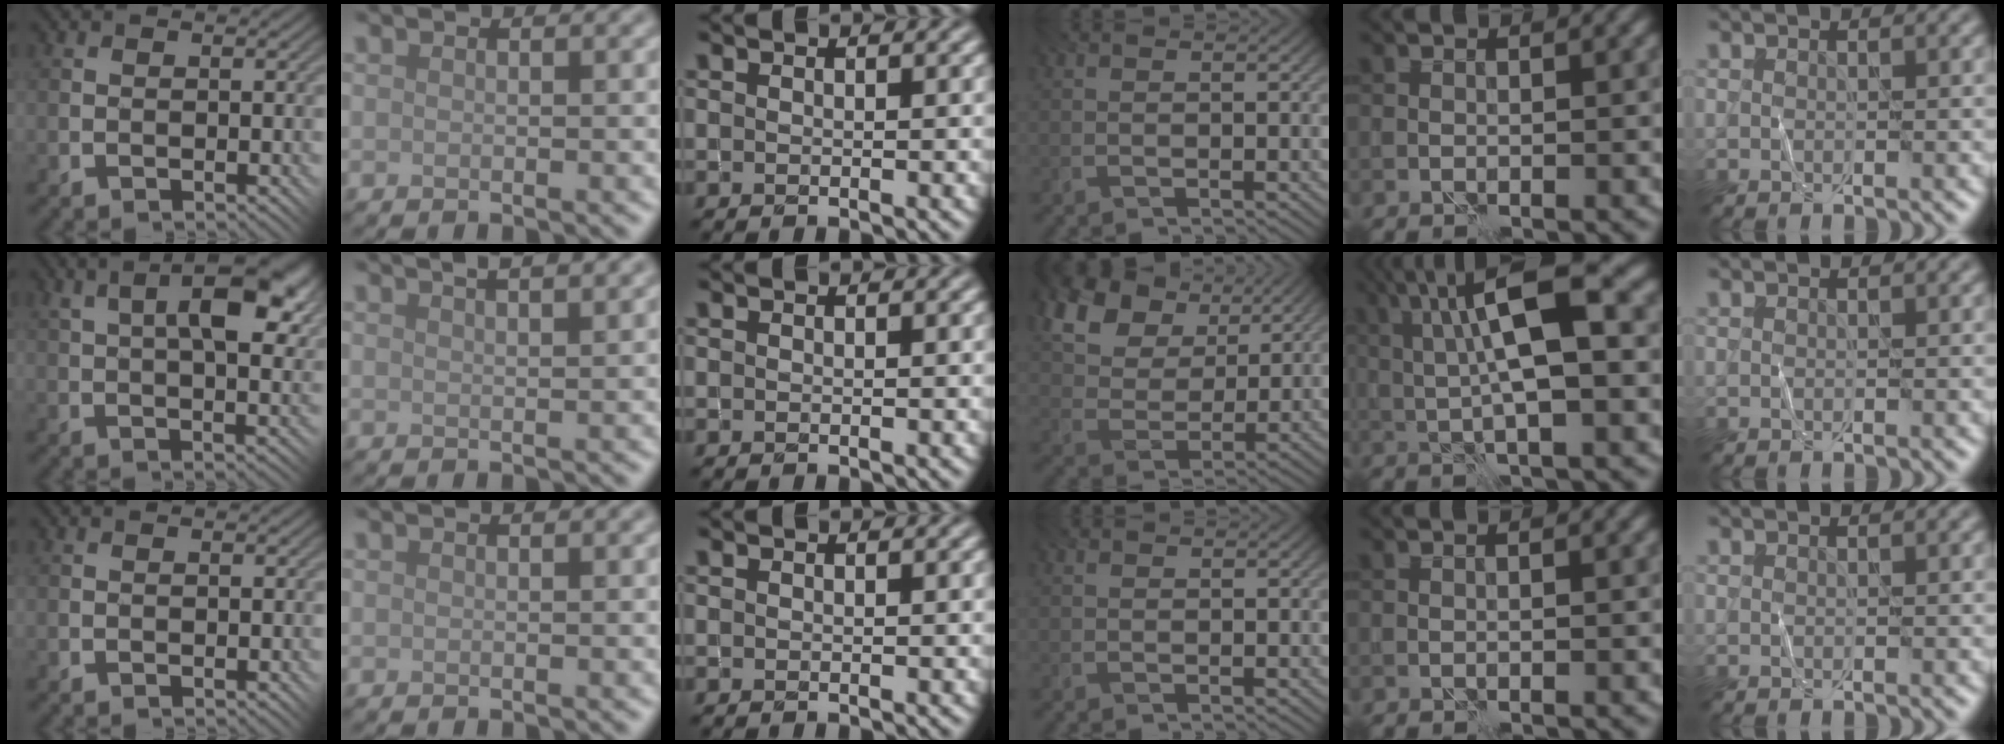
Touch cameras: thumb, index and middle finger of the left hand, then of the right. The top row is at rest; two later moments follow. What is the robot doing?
{"motion": "fold", "object": "shorts"}